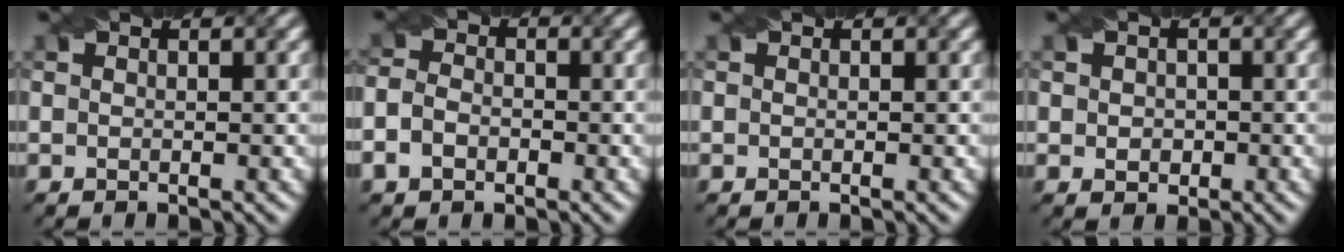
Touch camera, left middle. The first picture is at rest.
{"total": 2.7, "force": [-1.1, 2.0, 1.5], "torque": [-0.032, -0.001, -0.026]}
{"total": 0.0}
{"total": 1.4, "force": [0.1, 1.2, 0.7], "torque": [-0.009, 0.000, 0.000]}